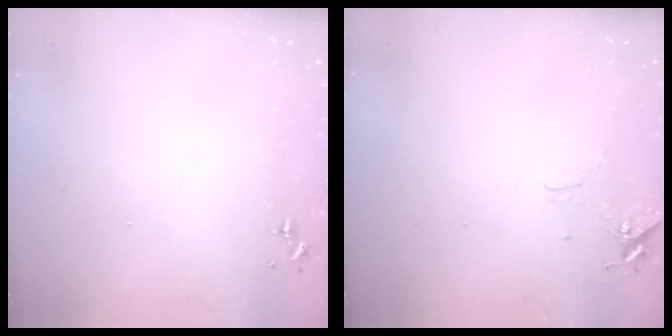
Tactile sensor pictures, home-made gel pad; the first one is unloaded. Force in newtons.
{"total": 7.4, "press": 7.4, "slide": 0.6}